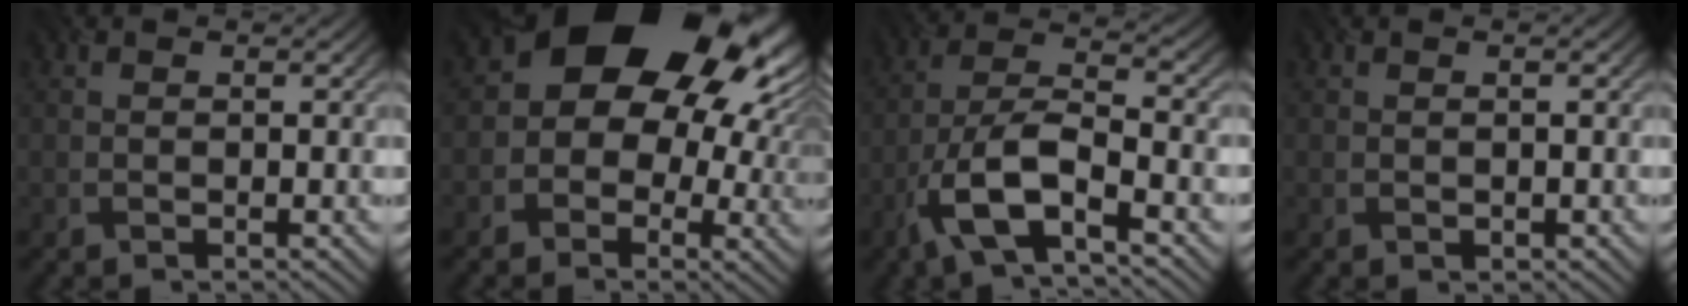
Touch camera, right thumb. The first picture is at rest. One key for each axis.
{"total": 17.7, "fx": 4.5, "fy": 12.4, "fz": 11.8, "tx": -0.150, "ty": 0.004, "tz": 0.071}
{"total": 9.5, "fx": -5.2, "fy": 2.9, "fz": 7.5, "tx": -0.151, "ty": 0.005, "tz": -0.110}
{"total": 0.6, "fx": 0.0, "fy": 0.6, "fz": 0.1, "tx": 0.001, "ty": -0.004, "tz": -0.001}